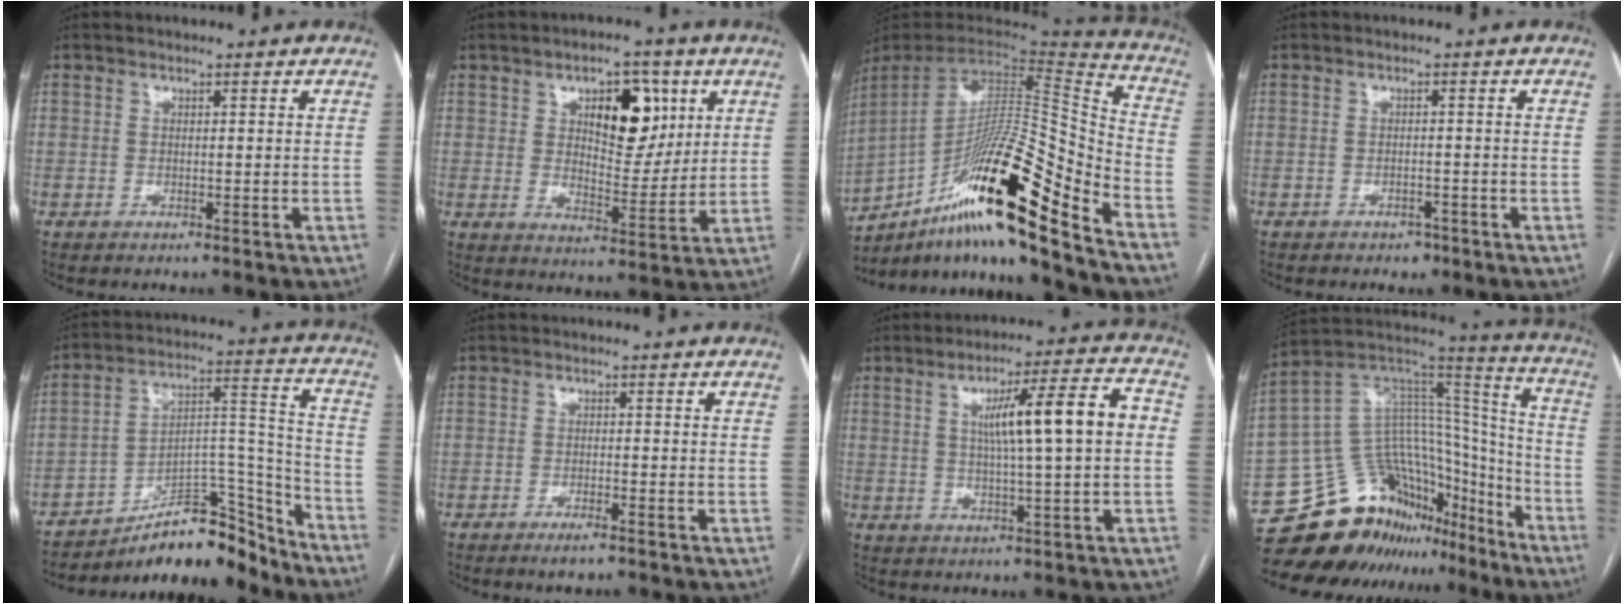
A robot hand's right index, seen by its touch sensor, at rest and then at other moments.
{"total": 10.3, "force": [4.2, 4.8, 8.1], "torque": [-0.117, 0.009, 0.070]}
{"total": 24.7, "force": [-15.6, 1.2, 19.1], "torque": [-0.309, 0.003, -0.277]}
{"total": 1.7, "force": [-1.2, 1.0, 0.5], "torque": [-0.011, 0.002, -0.014]}
{"total": 15.4, "force": [-13.7, 4.2, 5.8], "torque": [-0.070, 0.061, -0.216]}
{"total": 2.3, "force": [-1.7, 0.3, 1.6], "torque": [-0.029, -0.003, -0.028]}
{"total": 11.4, "force": [1.4, 0.5, 11.4], "torque": [-0.176, 0.021, 0.023]}
{"total": 22.8, "force": [-18.1, 11.6, 7.7], "torque": [-0.129, 0.084, -0.281]}